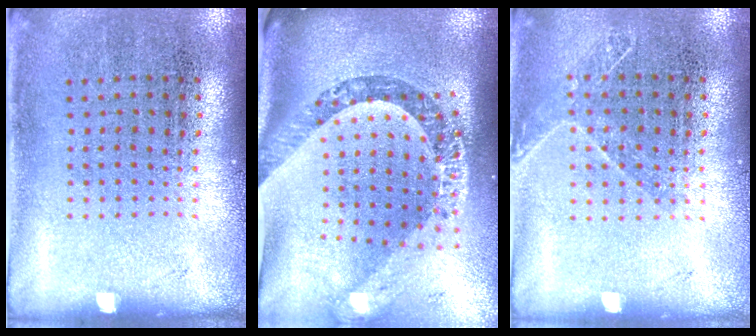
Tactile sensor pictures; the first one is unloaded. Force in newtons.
{"total": 3.7, "press": 2.6, "slide": 2.7}
{"total": 1.1, "press": 0.9, "slide": 0.5}